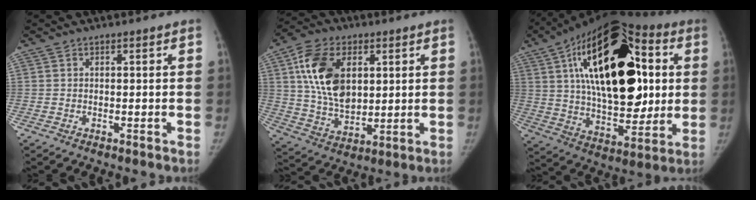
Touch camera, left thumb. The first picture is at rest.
{"total": 16.3, "force": [4.4, 10.6, 11.6], "torque": [-0.183, -0.015, 0.085]}
{"total": 33.8, "force": [7.7, 17.9, 27.7], "torque": [-0.427, 0.018, 0.123]}